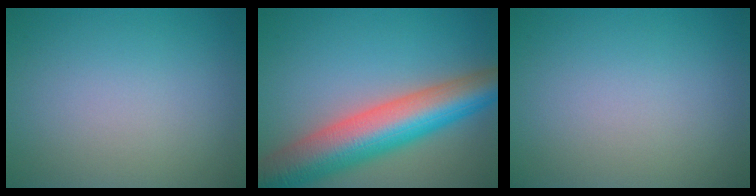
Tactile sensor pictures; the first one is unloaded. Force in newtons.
{"total": 10.6, "press": 10.6, "slide": 0.6}
{"total": 0.0}